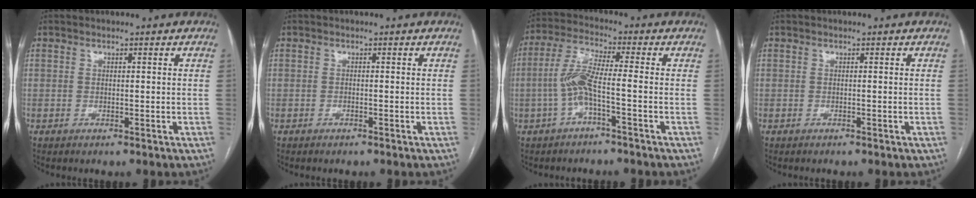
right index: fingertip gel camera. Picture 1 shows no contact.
{"total": 0.0}
{"total": 6.7, "force": [-1.7, 0.5, 6.4], "torque": [-0.142, 0.016, -0.038]}
{"total": 0.0}